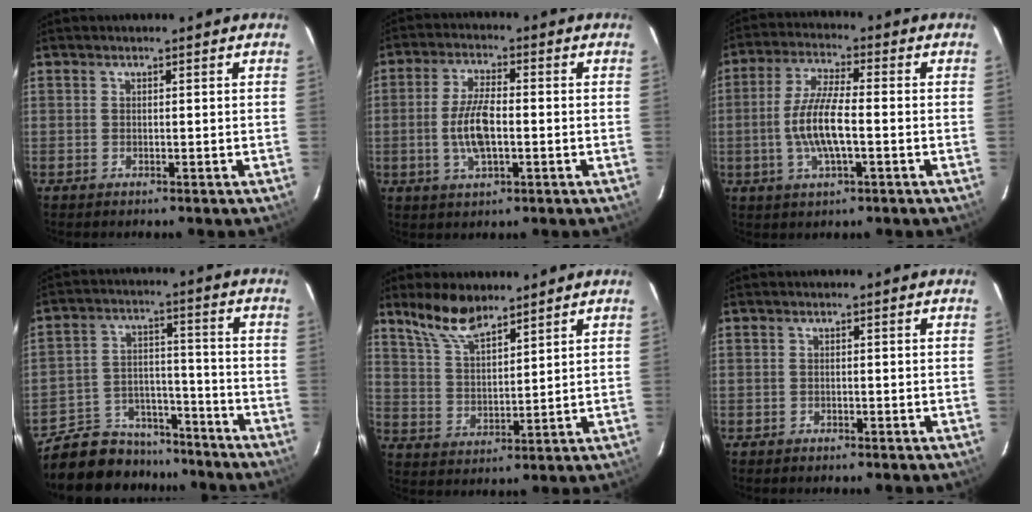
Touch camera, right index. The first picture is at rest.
{"total": 8.0, "force": [-1.4, 3.0, 7.3], "torque": [-0.150, 0.004, -0.027]}
{"total": 9.3, "force": [-1.9, 2.4, 8.8], "torque": [-0.176, -0.001, -0.039]}
{"total": 14.8, "force": [-12.4, 7.5, 3.2], "torque": [-0.085, 0.042, -0.179]}
{"total": 8.7, "force": [7.0, 2.7, 4.4], "torque": [-0.086, 0.010, 0.142]}
{"total": 0.8, "force": [-0.7, 0.4, -0.1], "torque": [-0.002, 0.003, -0.013]}